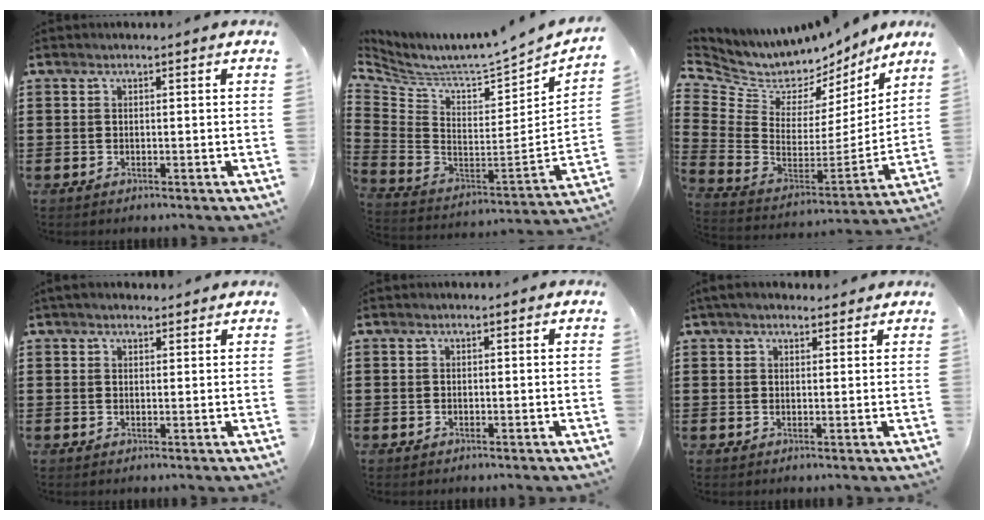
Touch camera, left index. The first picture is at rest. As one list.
[{"total": 3.5, "force": [3.3, -0.2, 1.1], "torque": [-0.047, -0.056, 0.046]}, {"total": 6.6, "force": [5.3, 3.9, 1.0], "torque": [-0.064, -0.053, 0.092]}, {"total": 1.8, "force": [1.6, 0.6, 0.5], "torque": [-0.013, 0.006, 0.032]}, {"total": 0.0}, {"total": 2.8, "force": [2.5, 0.9, 1.0], "torque": [-0.025, 0.004, 0.047]}]